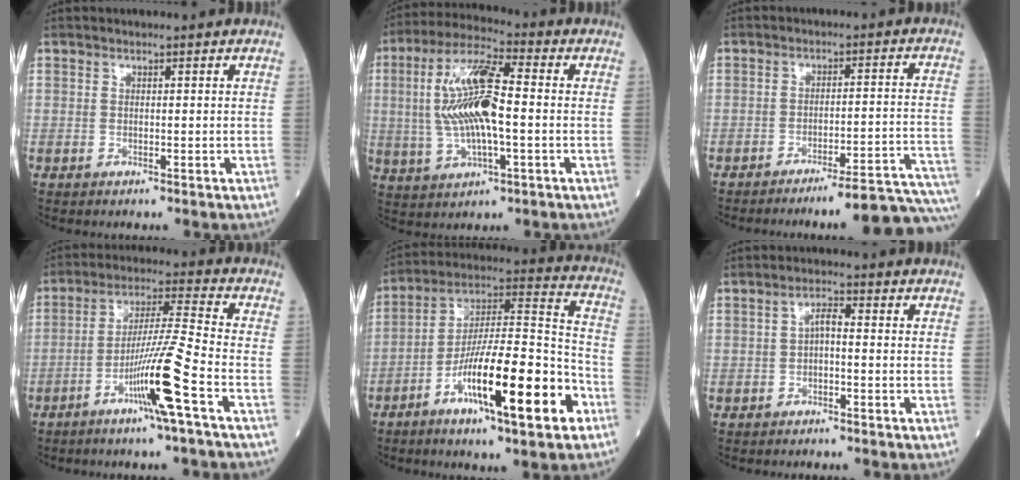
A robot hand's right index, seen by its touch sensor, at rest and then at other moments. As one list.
[{"total": 13.2, "force": [-0.1, 3.3, 12.8], "torque": [-0.266, 0.014, 0.000]}, {"total": 15.2, "force": [-14.1, -2.0, 5.2], "torque": [-0.001, 0.011, -0.179]}, {"total": 11.2, "force": [-5.2, -1.5, 9.9], "torque": [-0.186, -0.004, -0.097]}, {"total": 20.6, "force": [-8.9, 2.8, 18.3], "torque": [-0.308, -0.007, -0.146]}, {"total": 2.4, "force": [-0.4, 0.7, 2.2], "torque": [-0.037, 0.007, -0.008]}]